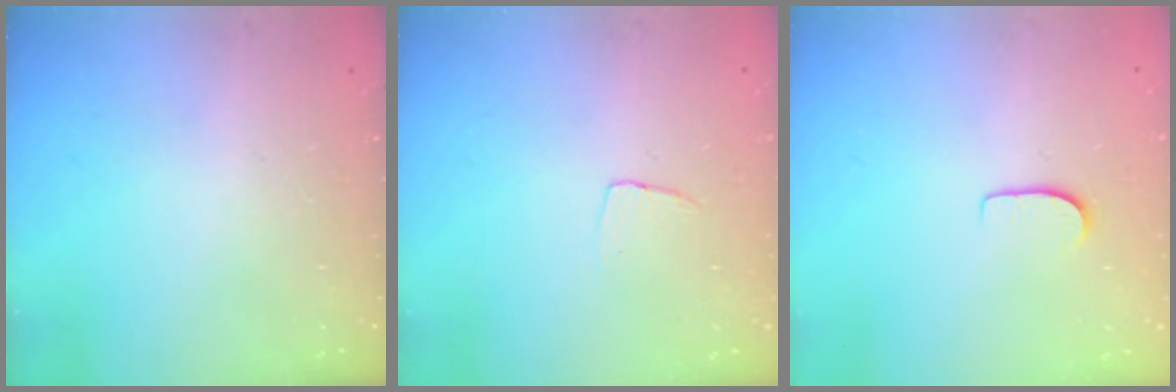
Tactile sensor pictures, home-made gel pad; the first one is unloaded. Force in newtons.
{"total": 4.5, "press": 4.4, "slide": 0.3}
{"total": 5.9, "press": 5.8, "slide": 0.6}